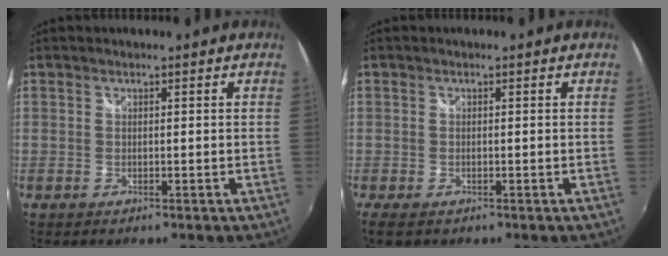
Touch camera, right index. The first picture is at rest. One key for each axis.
{"total": 2.9, "fx": -1.3, "fy": 1.6, "fz": 2.0, "tx": -0.047, "ty": -0.009, "tz": -0.021}